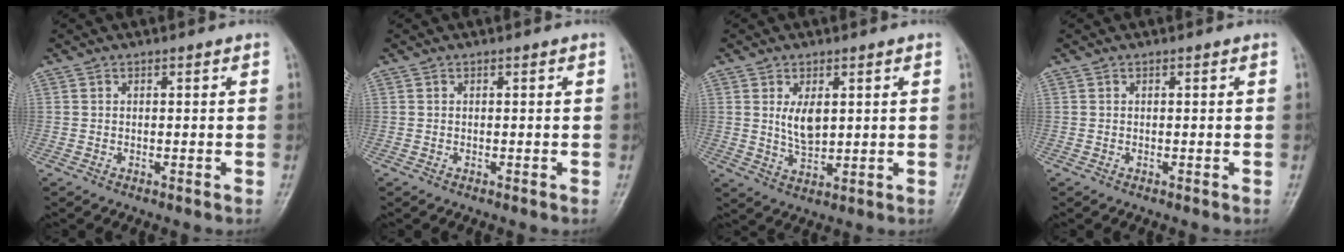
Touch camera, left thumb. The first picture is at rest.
{"total": 0.0}
{"total": 5.3, "force": [1.5, 2.7, 4.3], "torque": [-0.068, -0.017, 0.033]}
{"total": 0.0}